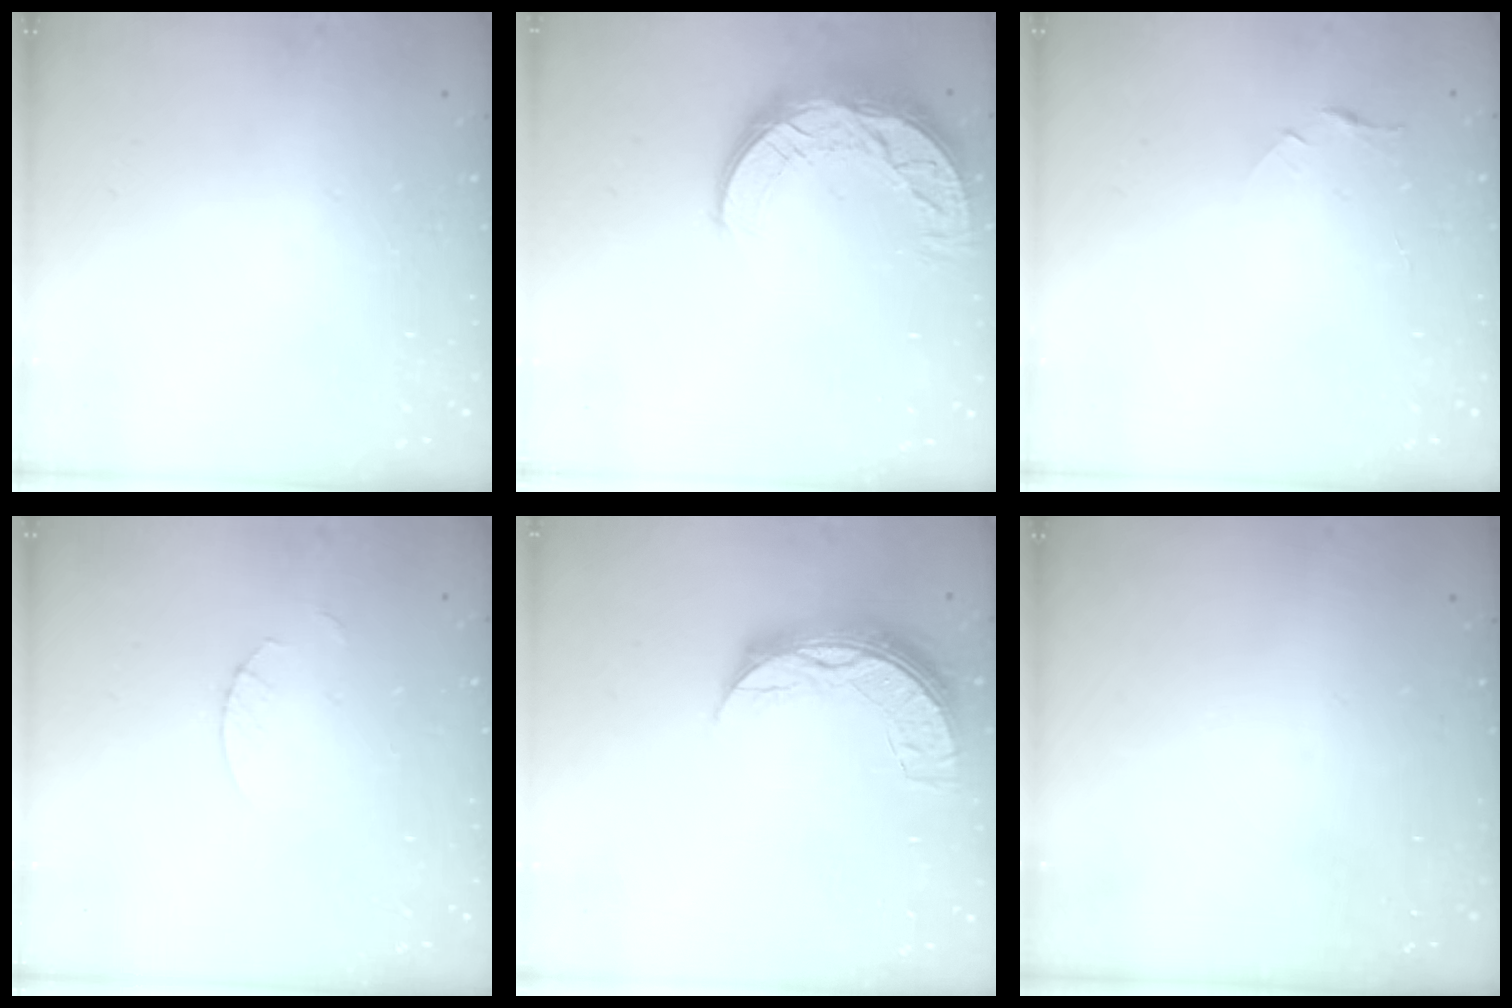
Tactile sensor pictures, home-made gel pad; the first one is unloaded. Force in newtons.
{"total": 12.3, "press": 12.3, "slide": 0.9}
{"total": 2.8, "press": 2.7, "slide": 0.4}
{"total": 1.8, "press": 1.8, "slide": 0.2}
{"total": 10.5, "press": 10.5, "slide": 0.8}
{"total": 0.0}